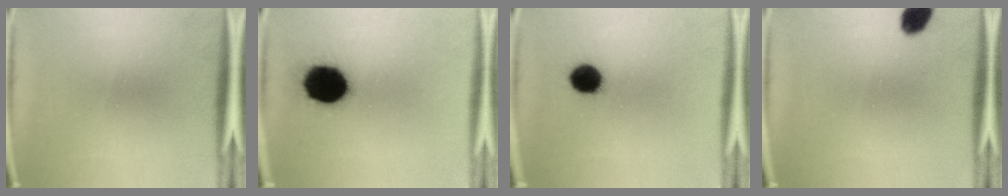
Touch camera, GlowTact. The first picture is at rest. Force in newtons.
{"total": 16.9}
{"total": 6.5}
{"total": 5.0}